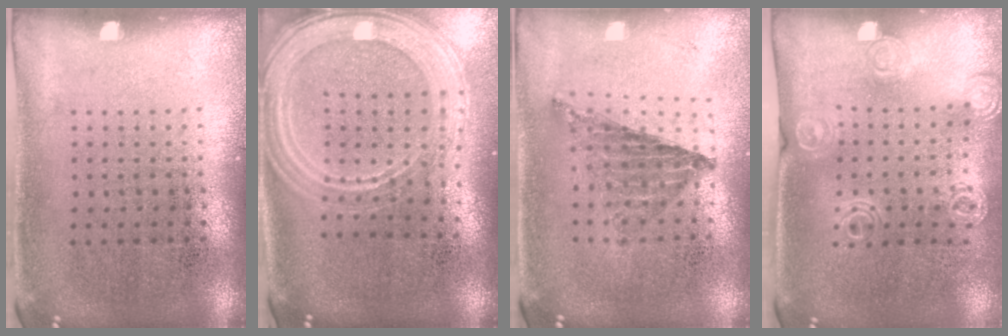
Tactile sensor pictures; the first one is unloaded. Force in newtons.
{"total": 2.4, "press": 2.0, "slide": 1.3}
{"total": 0.9, "press": 0.8, "slide": 0.2}
{"total": 1.3, "press": 1.3, "slide": 0.3}